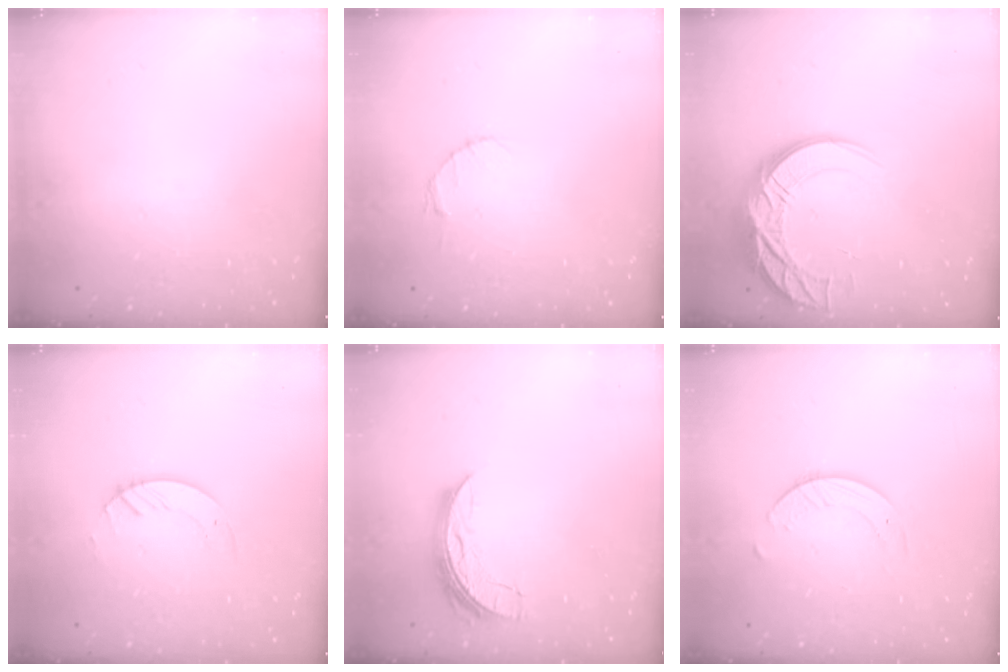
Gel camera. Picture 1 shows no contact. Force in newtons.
{"total": 2.7, "press": 2.7, "slide": 0.4}
{"total": 14.6, "press": 14.6, "slide": 1.0}
{"total": 2.8, "press": 2.8, "slide": 0.3}
{"total": 7.6, "press": 7.5, "slide": 1.1}
{"total": 3.8, "press": 3.8, "slide": 0.4}